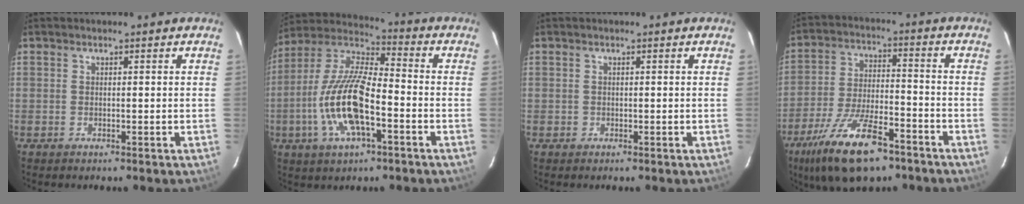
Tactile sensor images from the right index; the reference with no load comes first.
{"total": 16.3, "force": [-5.2, 5.6, 14.4], "torque": [-0.297, -0.005, -0.107]}
{"total": 0.9, "force": [-0.3, 0.9, -0.1], "torque": [0.003, 0.004, -0.002]}
{"total": 16.9, "force": [-11.2, 6.0, 11.2], "torque": [-0.228, -0.028, -0.193]}